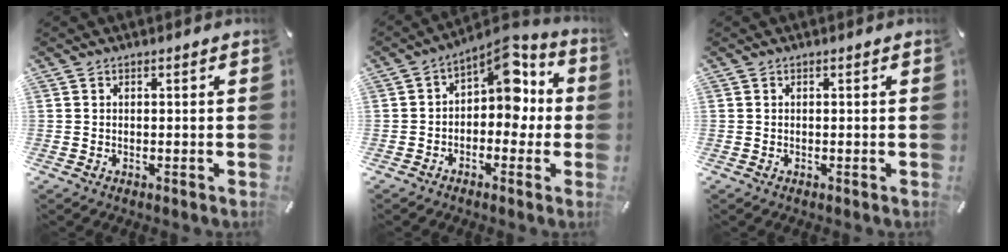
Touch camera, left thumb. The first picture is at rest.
{"total": 9.4, "force": [3.5, 6.1, 6.3], "torque": [-0.073, -0.032, 0.057]}
{"total": 0.0}